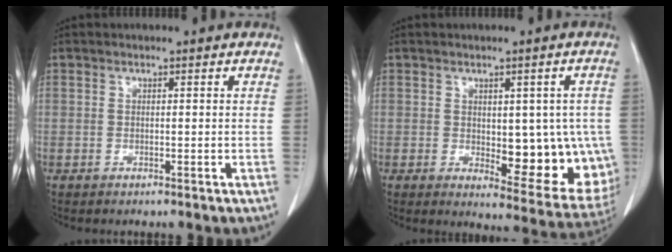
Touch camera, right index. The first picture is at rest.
{"total": 12.7, "force": [-0.9, 5.5, 11.4], "torque": [-0.118, -0.003, 0.005]}